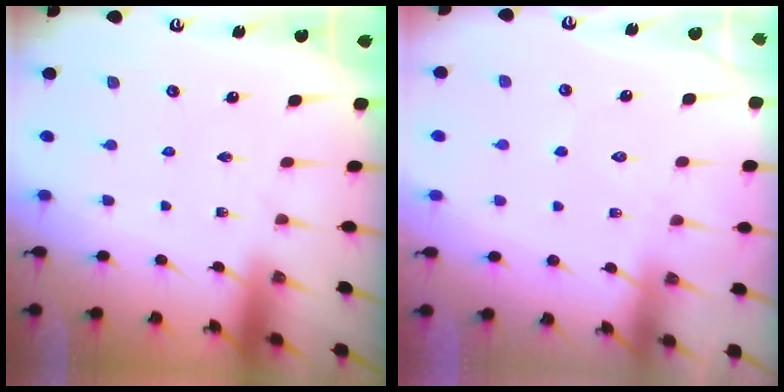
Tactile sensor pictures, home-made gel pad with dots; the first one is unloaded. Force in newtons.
{"total": 5.9, "press": 5.9, "slide": 0.7}